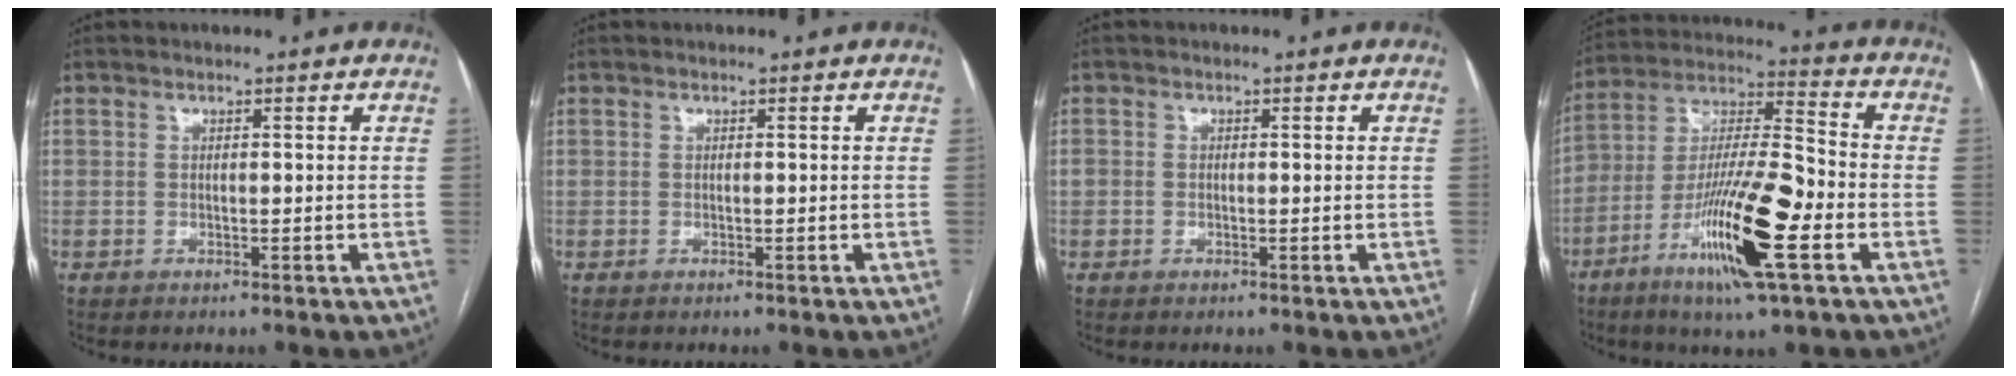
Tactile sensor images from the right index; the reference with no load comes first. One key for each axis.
{"total": 0.0}
{"total": 0.8, "fx": -0.1, "fy": 0.8, "fz": 0.2, "tx": 0.003, "ty": 0.007, "tz": -0.001}
{"total": 17.5, "fx": -7.1, "fy": 2.1, "fz": 15.8, "tx": -0.300, "ty": -0.011, "tz": -0.126}